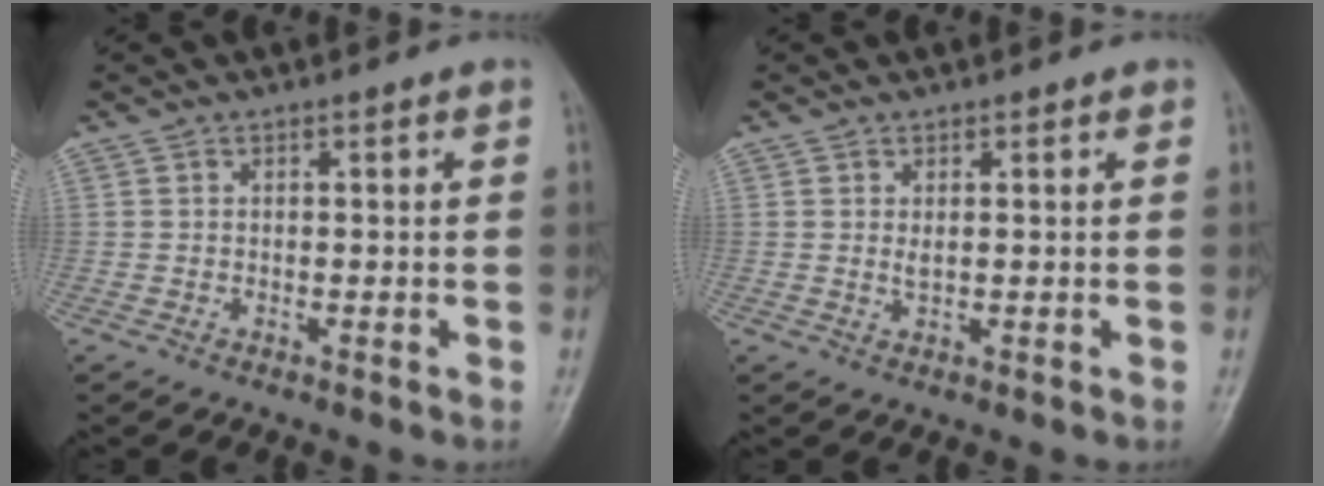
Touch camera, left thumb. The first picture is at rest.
{"total": 1.5, "force": [0.6, 0.7, 1.3], "torque": [-0.019, -0.005, 0.011]}